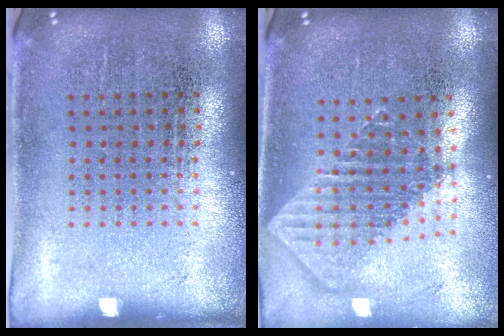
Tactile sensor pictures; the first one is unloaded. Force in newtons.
{"total": 1.9, "press": 1.5, "slide": 1.1}